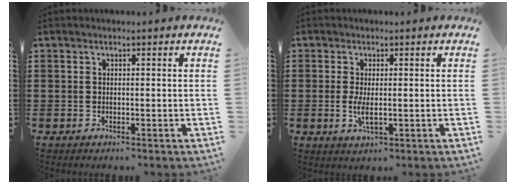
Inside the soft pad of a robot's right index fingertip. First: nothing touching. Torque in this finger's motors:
{"motor_torque": [1.72, 0.41, 0.43, 0.13]}